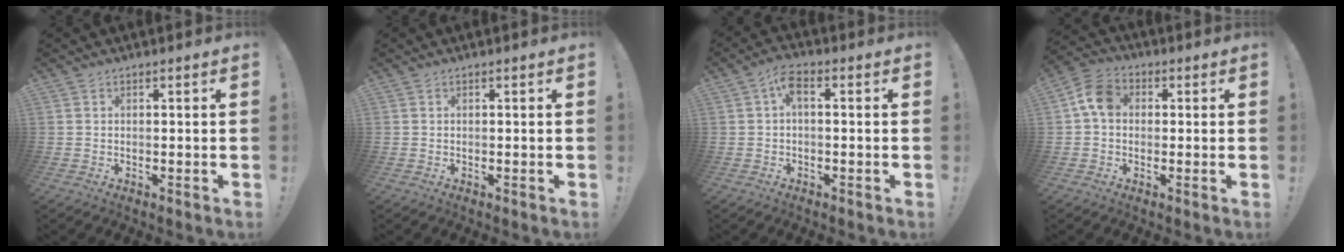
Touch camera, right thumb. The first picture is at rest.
{"total": 0.0}
{"total": 4.3, "force": [0.3, 1.7, 4.0], "torque": [-0.090, 0.006, 0.004]}
{"total": 8.5, "force": [1.2, 6.2, 5.6], "torque": [-0.094, 0.015, 0.028]}